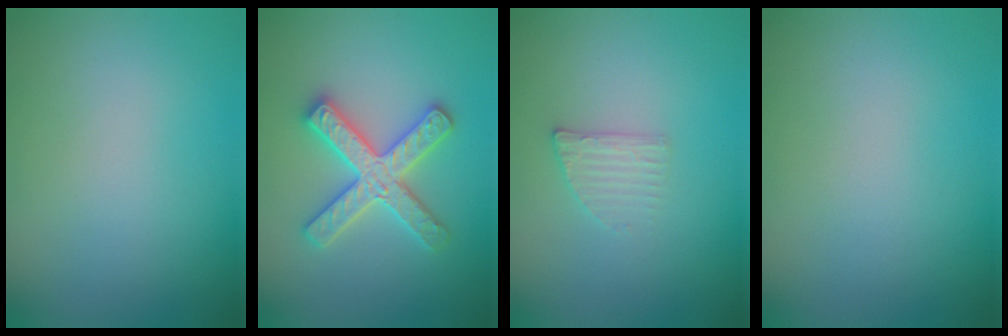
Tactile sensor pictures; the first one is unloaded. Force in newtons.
{"total": 4.7, "press": 4.6, "slide": 0.6}
{"total": 1.6, "press": 1.5, "slide": 0.3}
{"total": 0.0}